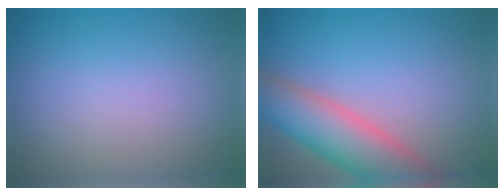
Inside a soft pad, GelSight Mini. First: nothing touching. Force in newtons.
{"total": 7.1, "press": 7.0, "slide": 0.7}